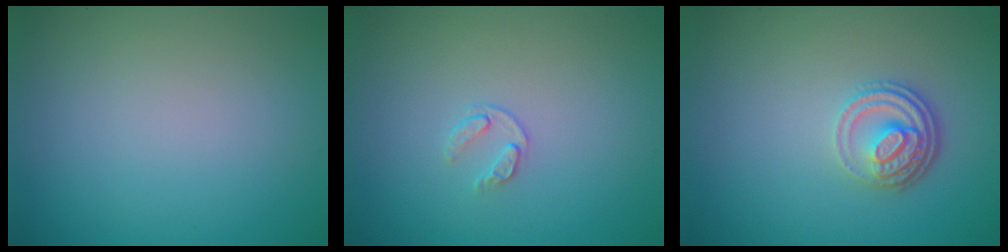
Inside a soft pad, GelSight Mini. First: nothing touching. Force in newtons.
{"total": 0.9, "press": 0.5, "slide": 0.8}
{"total": 3.4, "press": 2.6, "slide": 2.3}